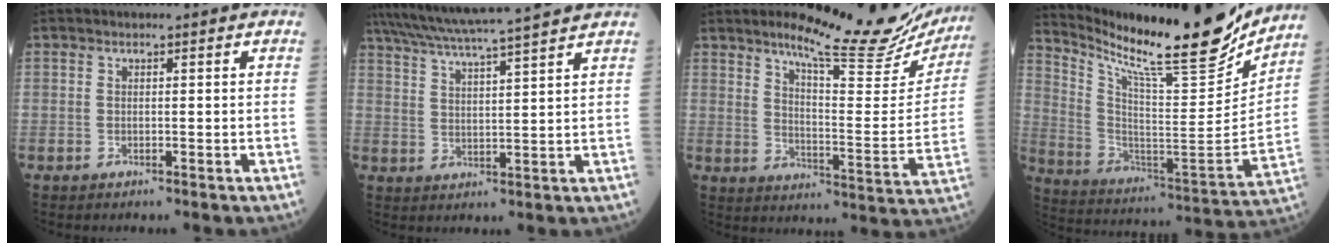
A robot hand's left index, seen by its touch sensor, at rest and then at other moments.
{"total": 15.0, "force": [13.1, -0.7, 7.2], "torque": [-0.137, 0.022, 0.198]}
{"total": 19.4, "force": [16.7, 2.9, 9.4], "torque": [-0.128, -0.054, 0.214]}
{"total": 24.1, "force": [20.5, 2.0, 12.5], "torque": [-0.225, -0.063, 0.316]}